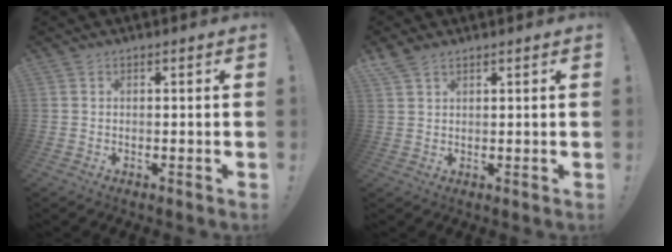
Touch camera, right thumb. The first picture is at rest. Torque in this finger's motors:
{"motor_torque": [0.02, 0.01, 0.10, 0.05, 0.11]}